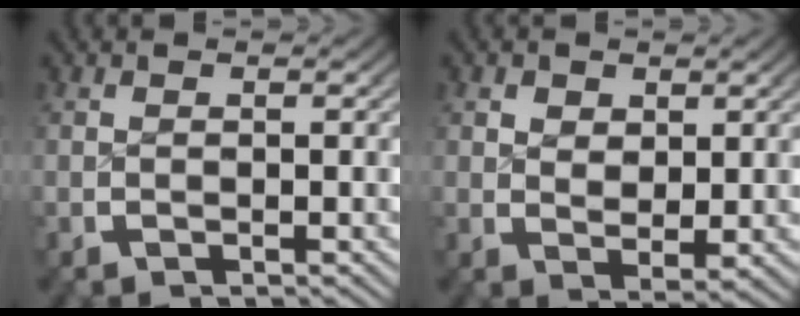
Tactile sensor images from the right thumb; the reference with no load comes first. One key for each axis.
{"total": 2.6, "fx": 1.2, "fy": 1.7, "fz": 1.6, "tx": -0.031, "ty": -0.019, "tz": 0.030}